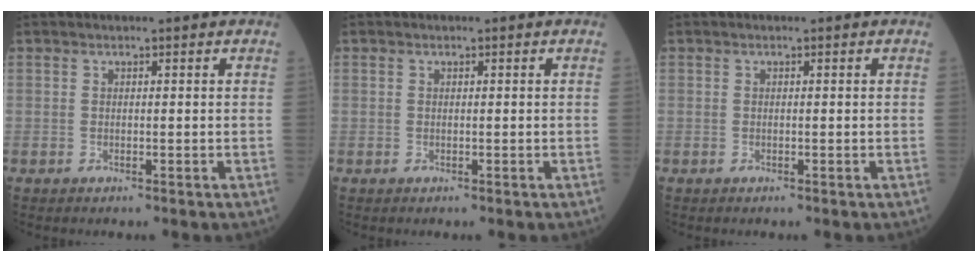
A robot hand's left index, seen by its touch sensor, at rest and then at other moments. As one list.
[{"total": 0.0}, {"total": 0.0}]